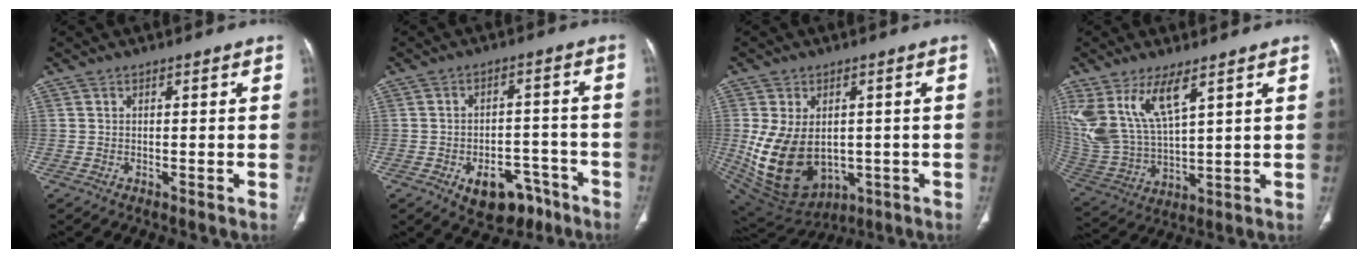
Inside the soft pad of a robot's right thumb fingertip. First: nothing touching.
{"total": 10.5, "force": [-6.0, 6.6, 5.6], "torque": [-0.050, 0.044, -0.074]}
{"total": 16.5, "force": [-1.1, 11.5, 11.8], "torque": [-0.206, -0.009, 0.022]}
{"total": 14.5, "force": [7.6, 5.7, 10.9], "torque": [-0.232, -0.029, 0.169]}